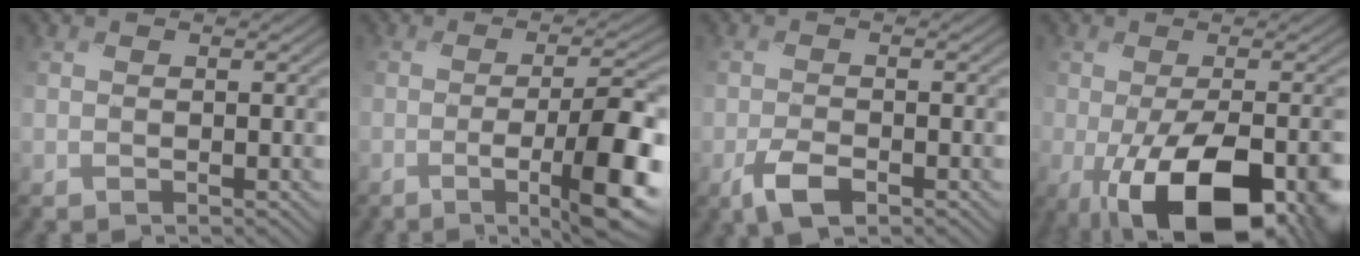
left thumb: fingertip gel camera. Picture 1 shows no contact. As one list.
[{"total": 9.9, "force": [-2.9, 2.1, 9.3], "torque": [-0.135, -0.008, -0.052]}, {"total": 3.6, "force": [-2.0, 1.5, 2.6], "torque": [-0.055, -0.005, -0.040]}, {"total": 16.7, "force": [-6.2, 7.7, 13.4], "torque": [-0.206, -0.041, -0.069]}]